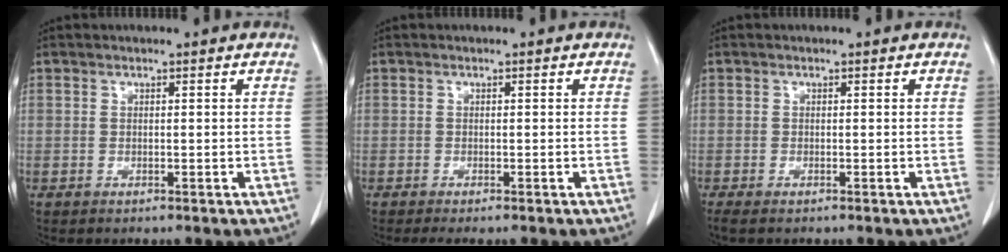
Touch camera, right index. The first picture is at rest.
{"total": 2.0, "force": [-1.5, 0.1, 1.2], "torque": [-0.017, -0.004, -0.022]}
{"total": 1.6, "force": [-1.3, 0.2, 0.9], "torque": [-0.013, -0.005, -0.019]}